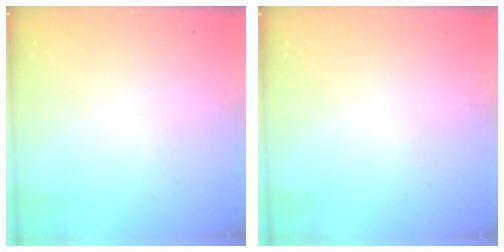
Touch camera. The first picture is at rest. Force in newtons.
{"total": 0.0}